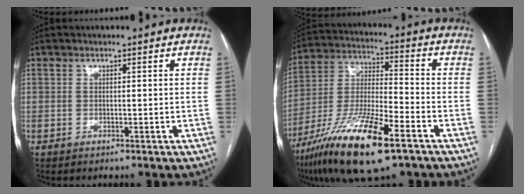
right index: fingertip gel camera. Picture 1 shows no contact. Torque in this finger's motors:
{"motor_torque": [1.16, -0.98, 0.82, 0.21]}